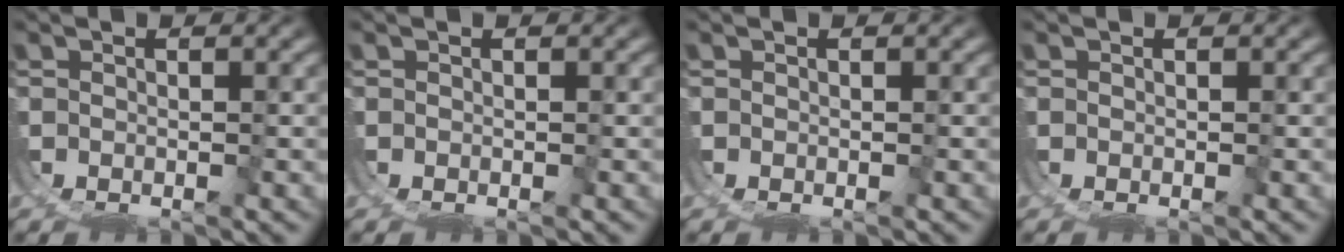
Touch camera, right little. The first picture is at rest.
{"total": 0.0}
{"total": 0.0}
{"total": 0.0}